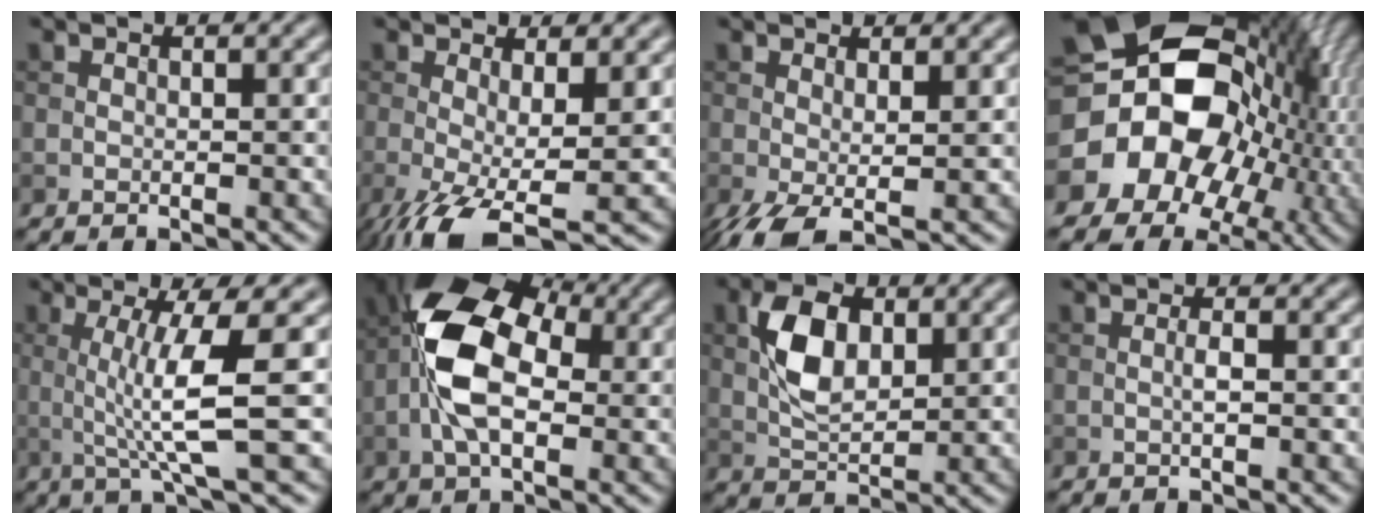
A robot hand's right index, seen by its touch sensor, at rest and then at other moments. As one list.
[{"total": 6.5, "force": [-2.4, 1.7, 5.8], "torque": [-0.114, -0.020, -0.043]}, {"total": 3.5, "force": [-0.9, 1.1, 3.2], "torque": [-0.069, -0.008, -0.021]}, {"total": 18.6, "force": [-1.2, 14.6, 11.4], "torque": [-0.180, -0.014, -0.040]}, {"total": 6.4, "force": [0.4, 0.9, 6.3], "torque": [-0.109, -0.001, 0.009]}, {"total": 9.8, "force": [-0.4, 5.8, 7.9], "torque": [-0.159, 0.015, -0.021]}, {"total": 5.5, "force": [1.4, 3.1, 4.3], "torque": [-0.085, 0.005, 0.024]}, {"total": 0.9, "force": [-0.1, 0.0, 0.9], "torque": [-0.017, 0.002, -0.005]}]